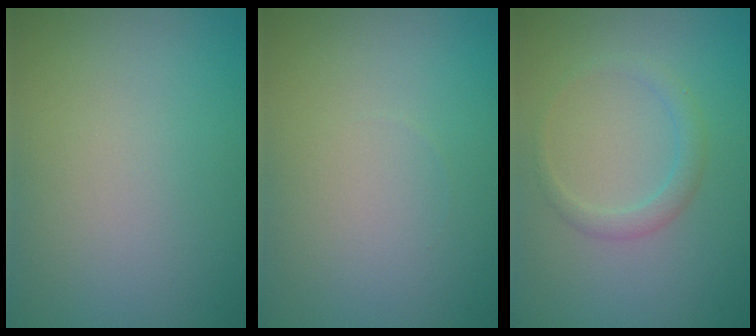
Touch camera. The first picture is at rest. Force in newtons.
{"total": 0.0}
{"total": 1.6, "press": 1.6, "slide": 0.1}